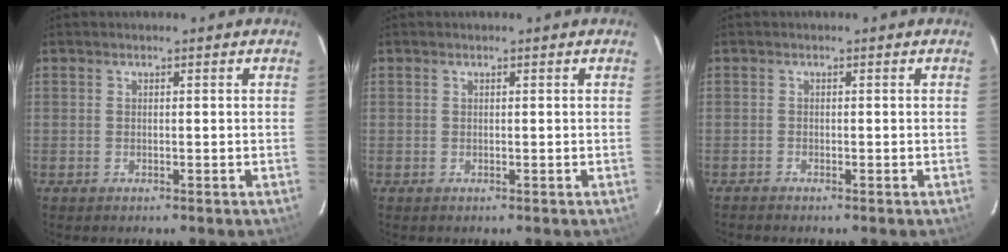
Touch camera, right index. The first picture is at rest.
{"total": 0.0}
{"total": 0.7, "force": [-0.7, 0.1, 0.0], "torque": [-0.004, -0.002, -0.014]}